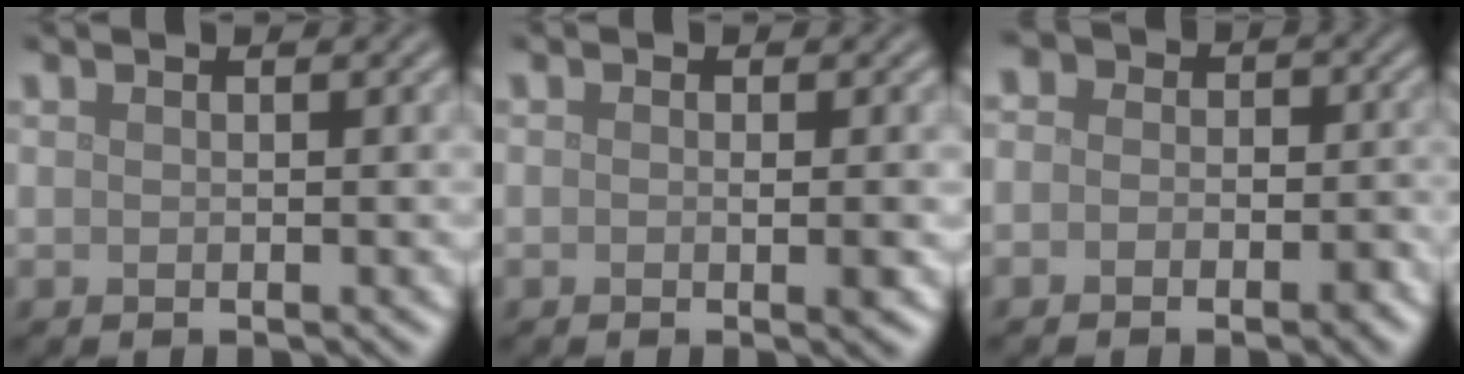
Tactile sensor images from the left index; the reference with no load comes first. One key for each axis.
{"total": 1.2, "fx": -0.2, "fy": 0.2, "fz": 1.2, "tx": -0.016, "ty": -0.003, "tz": -0.002}
{"total": 5.1, "fx": -0.5, "fy": 4.3, "fz": 2.8, "tx": -0.011, "ty": 0.015, "tz": -0.035}